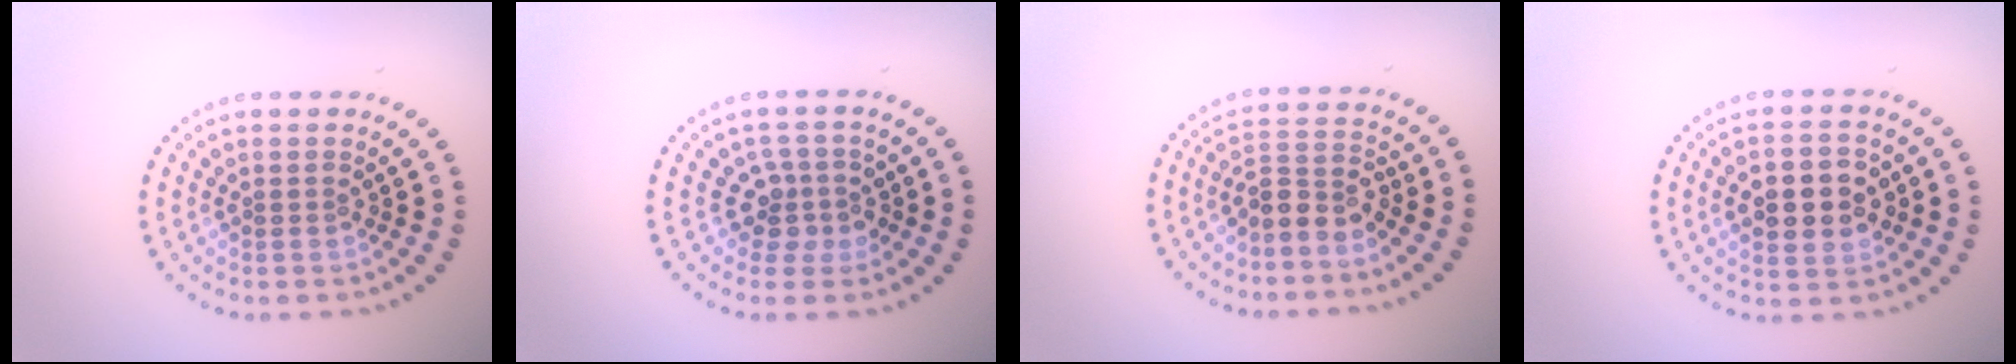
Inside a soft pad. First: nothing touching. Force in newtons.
{"total": 2.7, "press": 2.0, "slide": 1.8}
{"total": 2.8, "press": 2.4, "slide": 1.4}
{"total": 5.3, "press": 5.3, "slide": 0.2}